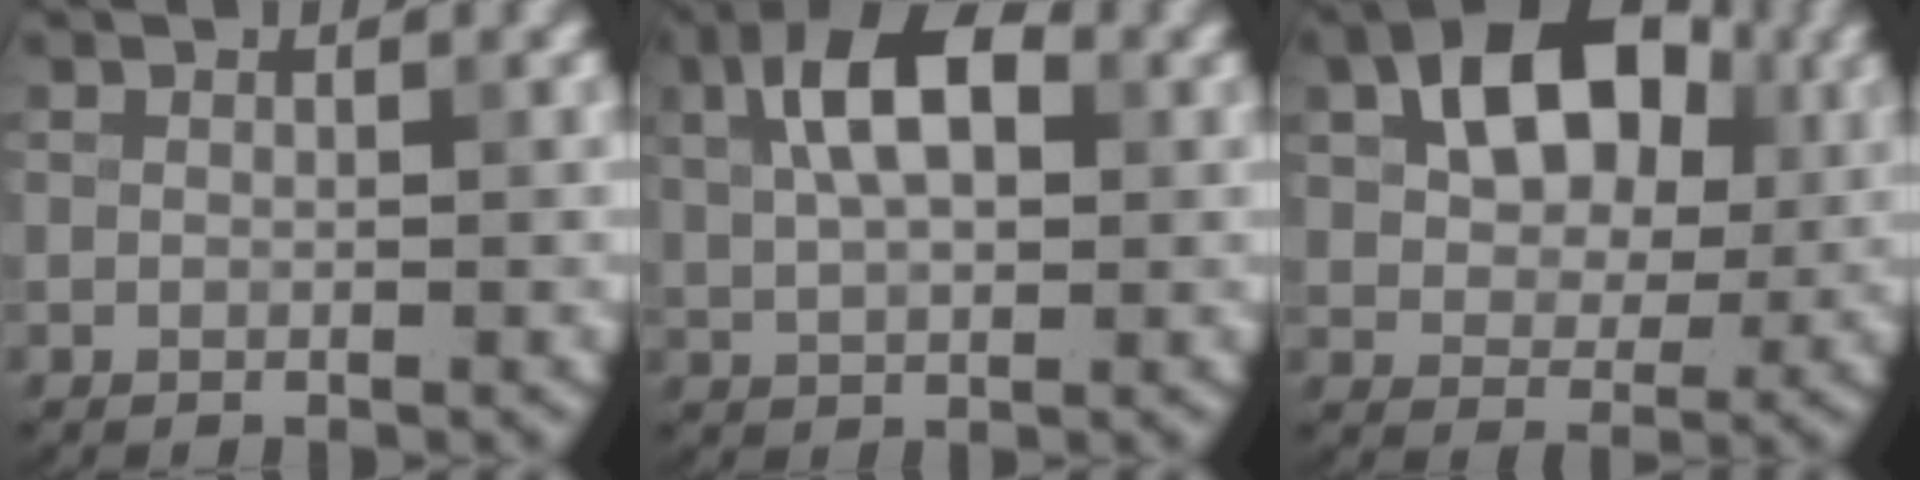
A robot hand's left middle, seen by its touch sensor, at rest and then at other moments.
{"total": 7.5, "force": [2.3, 4.0, 5.9], "torque": [-0.105, 0.023, 0.024]}
{"total": 10.2, "force": [3.0, 6.6, 7.2], "torque": [-0.115, 0.019, 0.032]}